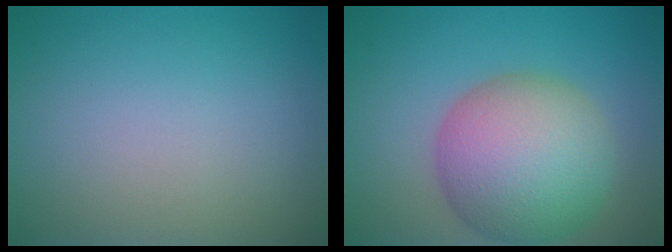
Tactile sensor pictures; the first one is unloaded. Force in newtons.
{"total": 9.8, "press": 9.8, "slide": 0.5}